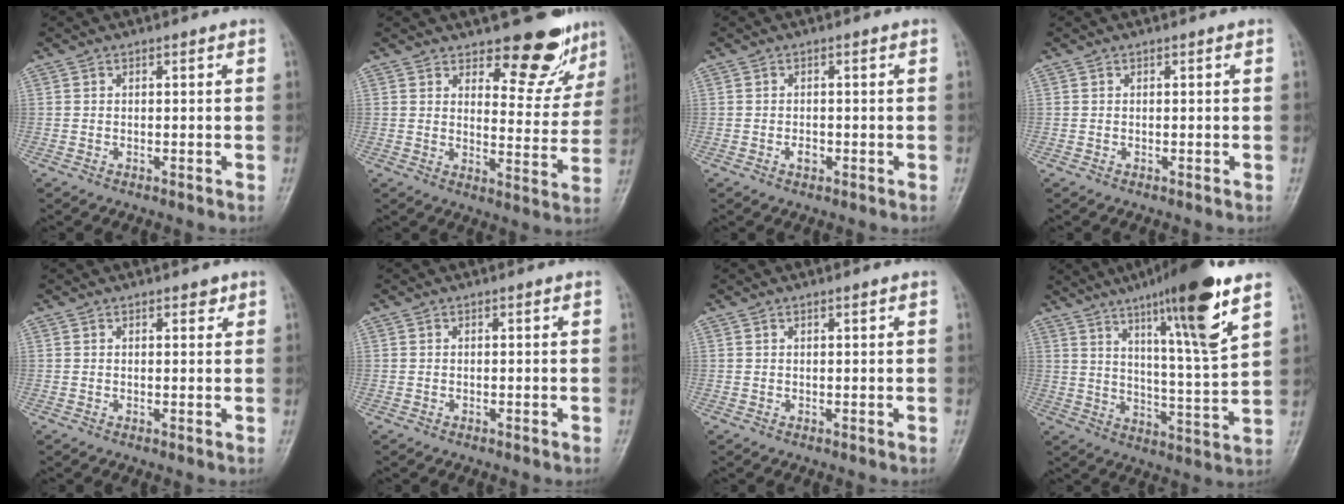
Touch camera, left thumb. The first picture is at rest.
{"total": 11.4, "force": [9.1, 4.7, 5.1], "torque": [-0.026, -0.078, 0.118]}
{"total": 1.4, "force": [-0.5, 1.0, 0.9], "torque": [-0.012, 0.002, -0.009]}
{"total": 0.0}
{"total": 1.6, "force": [1.0, 0.8, 0.8], "torque": [0.000, -0.003, 0.010]}
{"total": 0.0}
{"total": 0.6, "force": [0.4, 0.1, 0.4], "torque": [-0.006, -0.001, 0.006]}
{"total": 18.0, "force": [10.6, 1.6, 14.4], "torque": [-0.217, -0.054, 0.167]}